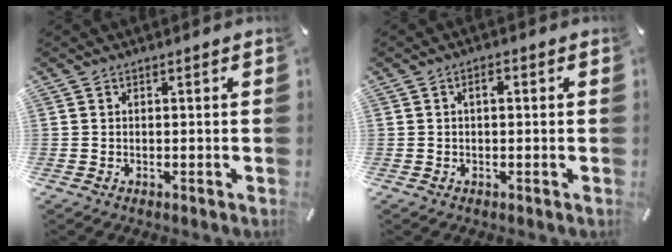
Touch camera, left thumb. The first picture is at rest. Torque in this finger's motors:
{"motor_torque": [0.31, 1.07, 0.24, -0.32, 0.14]}